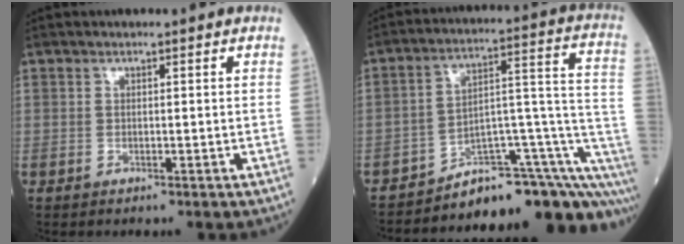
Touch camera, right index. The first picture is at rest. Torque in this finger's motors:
{"motor_torque": [0.04, -0.63, 0.19, 0.05]}